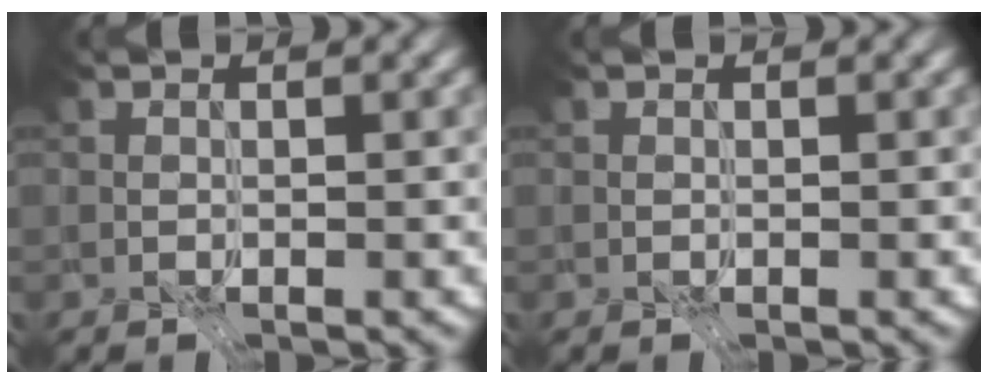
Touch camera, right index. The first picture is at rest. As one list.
[{"total": 0.0}]